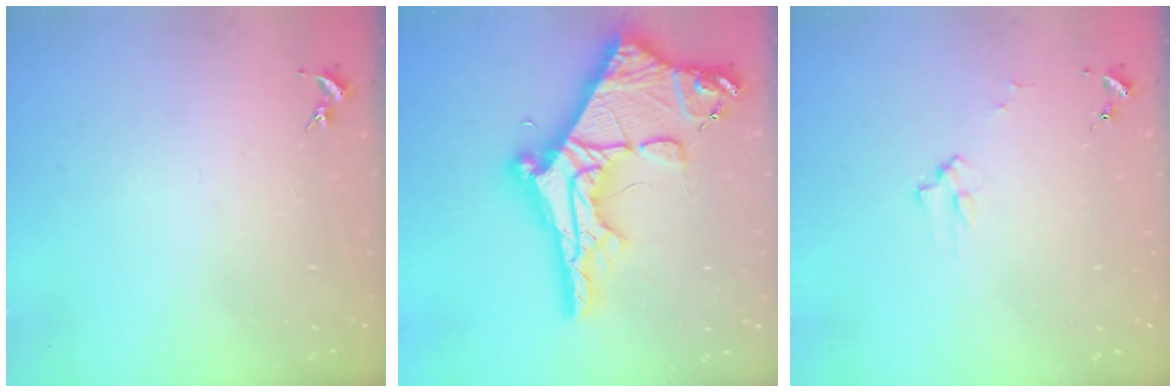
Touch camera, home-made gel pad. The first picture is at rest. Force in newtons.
{"total": 12.9, "press": 12.9, "slide": 1.3}
{"total": 2.2, "press": 2.2, "slide": 0.3}